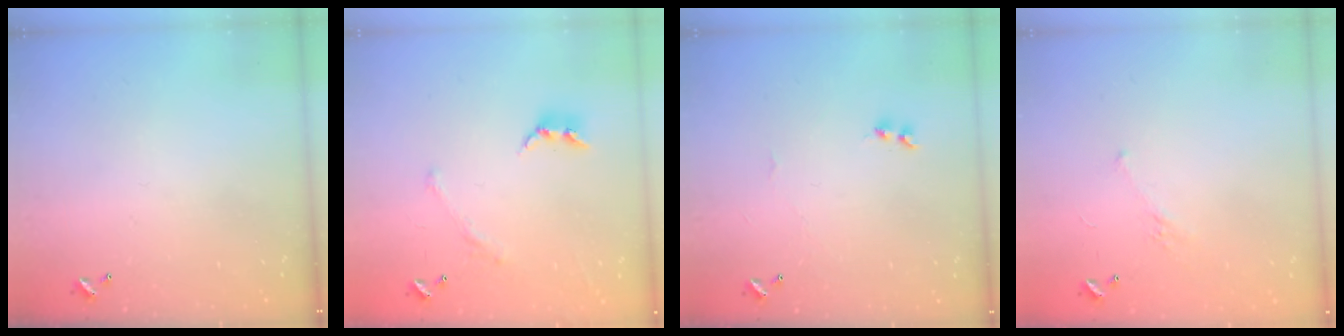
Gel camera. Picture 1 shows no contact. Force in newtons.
{"total": 2.3, "press": 2.0, "slide": 1.0}
{"total": 2.0, "press": 1.9, "slide": 0.6}
{"total": 2.8, "press": 2.6, "slide": 1.1}